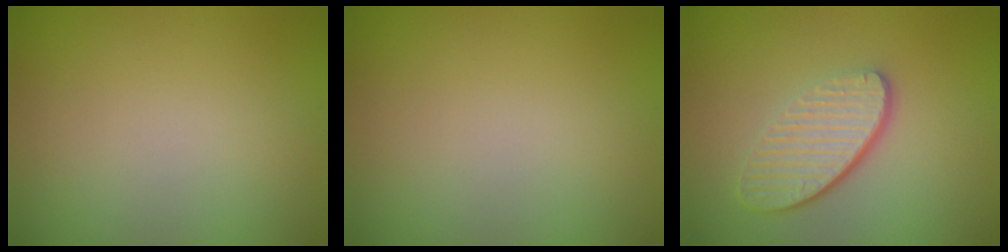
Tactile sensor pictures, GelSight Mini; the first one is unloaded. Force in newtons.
{"total": 0.0}
{"total": 4.4, "press": 3.0, "slide": 3.2}